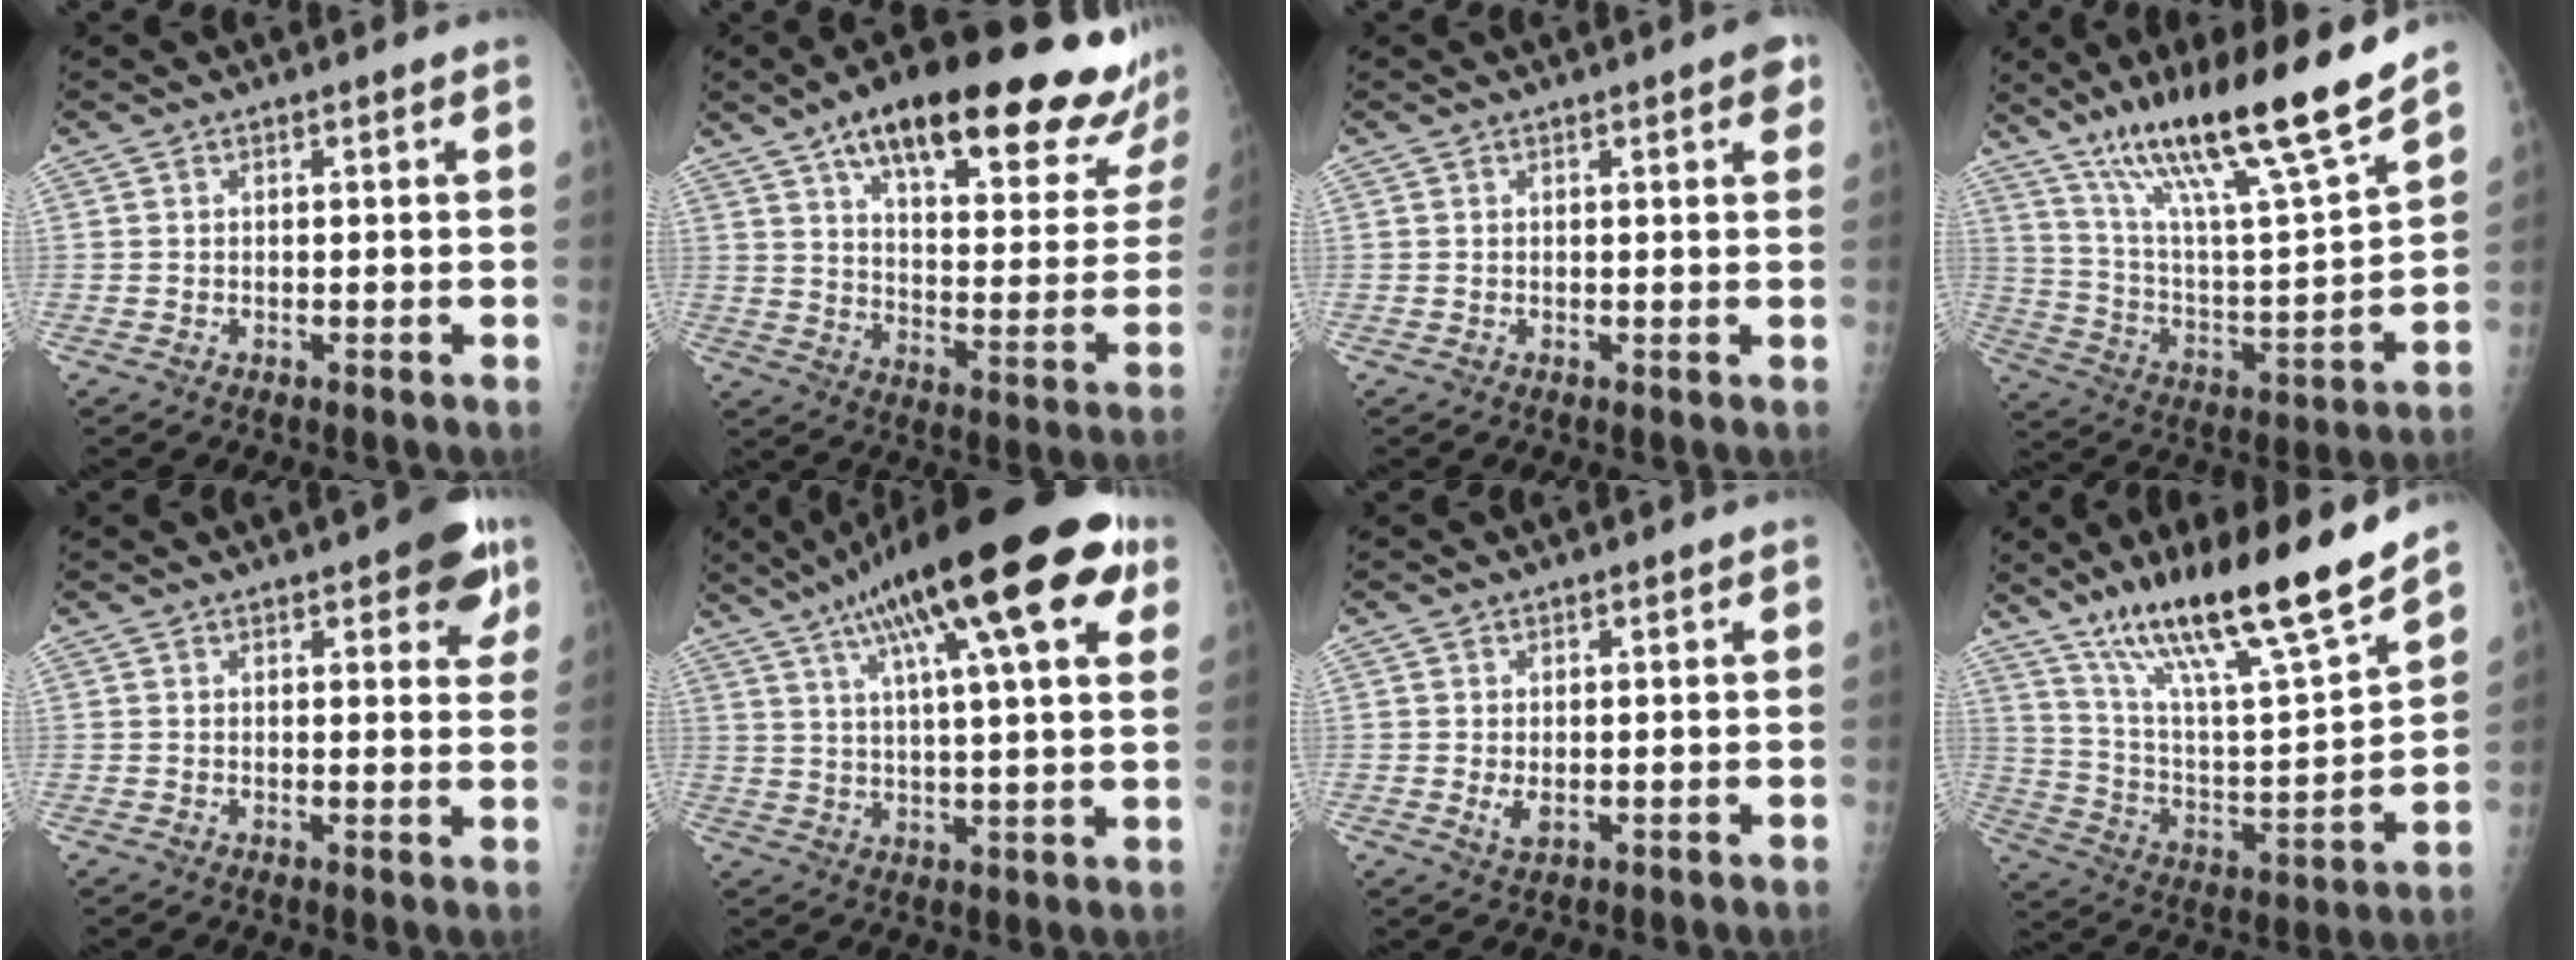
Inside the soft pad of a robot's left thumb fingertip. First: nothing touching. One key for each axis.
{"total": 31.3, "fx": 21.1, "fy": 9.0, "fz": 21.3, "tx": -0.271, "ty": -0.056, "tz": 0.292}
{"total": 2.7, "fx": 1.4, "fy": 0.7, "fz": 2.2, "tx": -0.020, "ty": -0.001, "tz": 0.012}
{"total": 23.3, "fx": 16.6, "fy": 1.9, "fz": 16.3, "tx": -0.252, "ty": -0.067, "tz": 0.291}
{"total": 8.0, "fx": 4.4, "fy": 3.1, "fz": 5.9, "tx": -0.041, "ty": -0.014, "tz": 0.047}
{"total": 24.8, "fx": 12.5, "fy": 6.1, "fz": 20.5, "tx": -0.312, "ty": 0.003, "tz": 0.188}
{"total": 2.2, "fx": 0.2, "fy": 1.2, "fz": 1.9, "tx": -0.031, "ty": -0.007, "tz": 0.007}
{"total": 23.2, "fx": 16.8, "fy": 2.8, "fz": 15.8, "tx": -0.245, "ty": -0.068, "tz": 0.297}